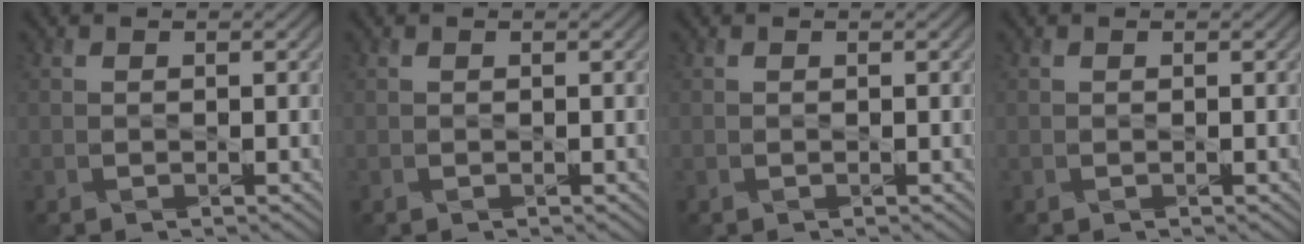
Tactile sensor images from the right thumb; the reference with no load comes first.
{"total": 0.0}
{"total": 0.0}
{"total": 0.0}